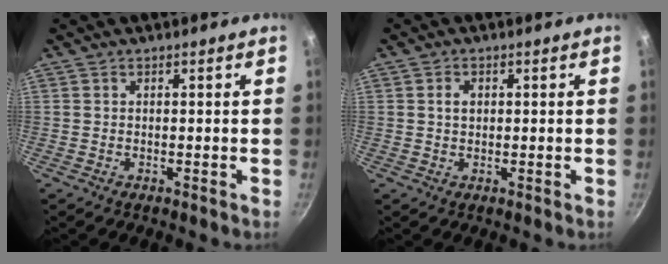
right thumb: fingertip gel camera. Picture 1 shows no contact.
{"total": 2.0, "force": [0.4, 1.5, 1.3], "torque": [-0.016, 0.003, 0.007]}